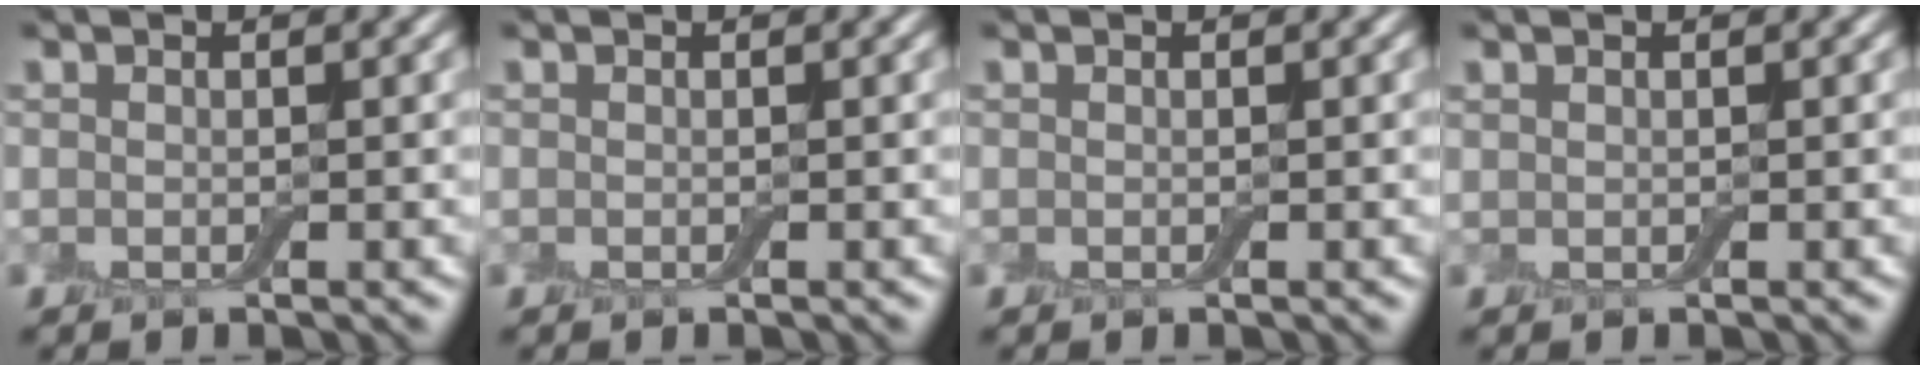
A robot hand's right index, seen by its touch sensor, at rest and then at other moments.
{"total": 0.0}
{"total": 0.0}
{"total": 0.0}